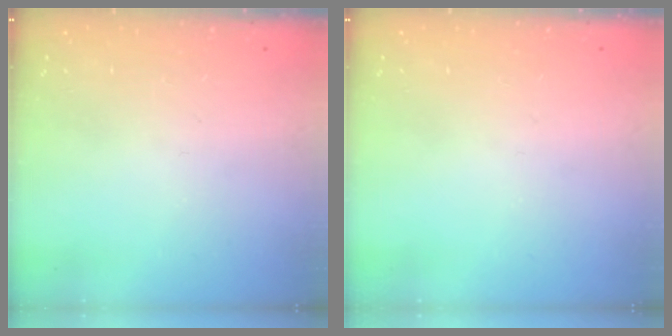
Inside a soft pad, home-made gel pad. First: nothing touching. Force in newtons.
{"total": 0.0}